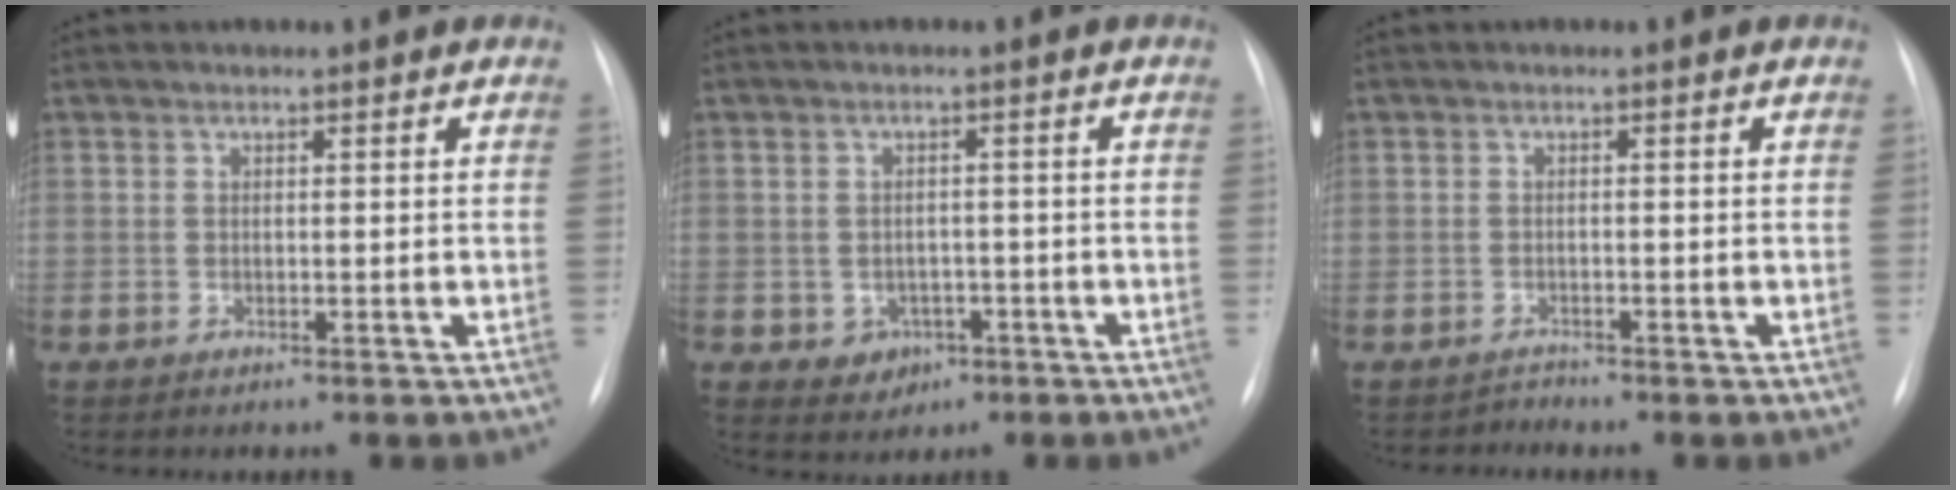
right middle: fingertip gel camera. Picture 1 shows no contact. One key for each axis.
{"total": 3.6, "fx": -1.4, "fy": 3.1, "fz": 1.2, "tx": -0.011, "ty": 0.007, "tz": -0.009}
{"total": 1.0, "fx": -0.9, "fy": 0.0, "fz": -0.6, "tx": 0.014, "ty": -0.007, "tz": -0.013}